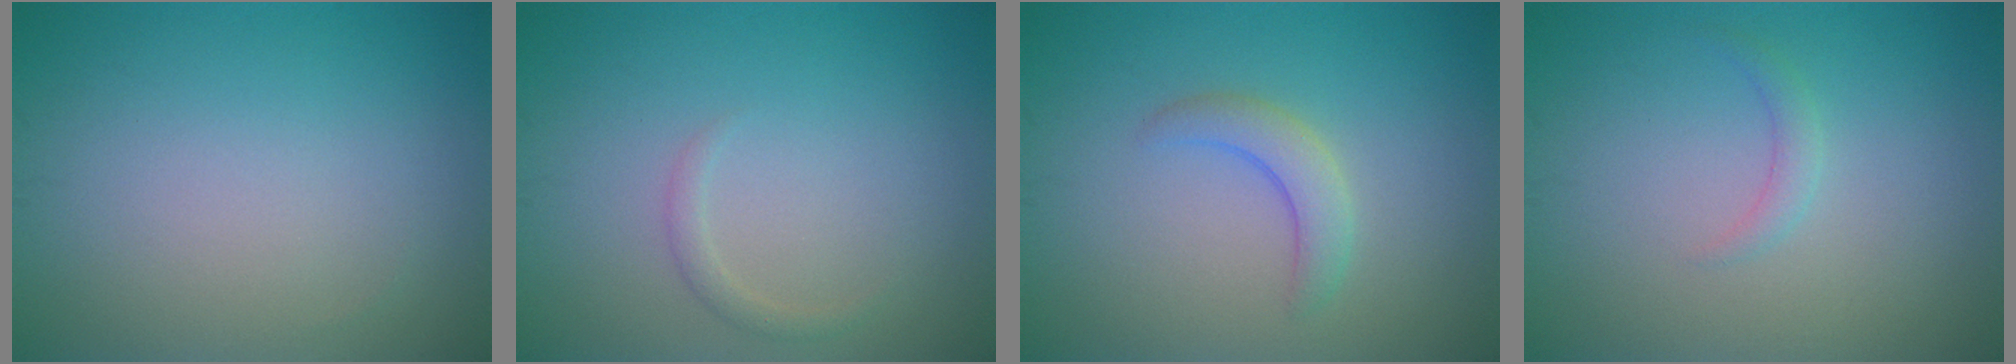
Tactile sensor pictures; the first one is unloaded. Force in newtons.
{"total": 0.9, "press": 0.9, "slide": 0.0}
{"total": 2.4, "press": 2.4, "slide": 0.3}
{"total": 1.1, "press": 1.1, "slide": 0.0}